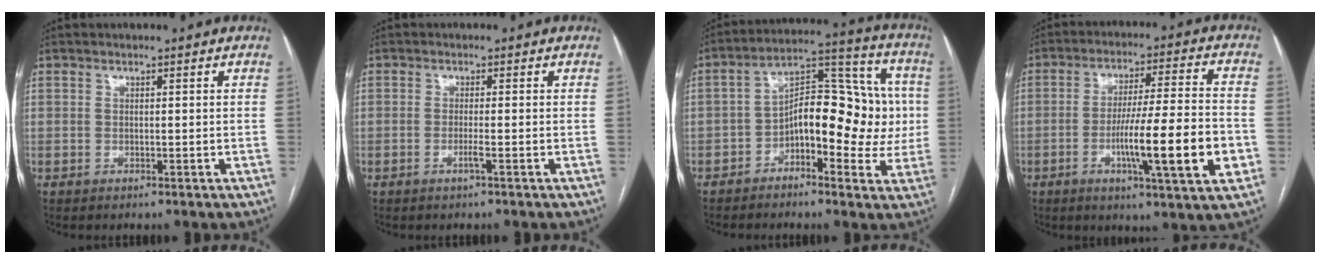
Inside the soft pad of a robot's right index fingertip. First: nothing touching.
{"total": 0.7, "force": [-0.3, -0.1, 0.6], "torque": [-0.013, 0.003, -0.004]}
{"total": 13.9, "force": [-1.8, 6.7, 12.1], "torque": [-0.170, 0.051, -0.028]}
{"total": 15.1, "force": [-4.3, 0.5, 14.4], "torque": [-0.240, -0.008, -0.068]}